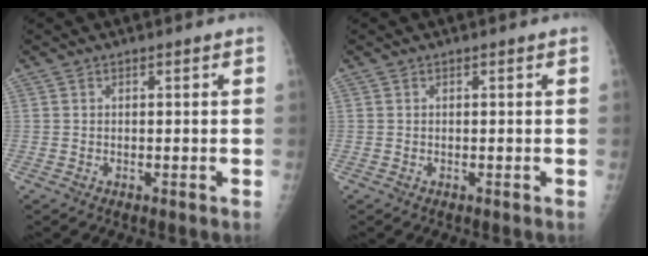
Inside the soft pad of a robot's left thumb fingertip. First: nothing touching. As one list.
[{"total": 0.0}]